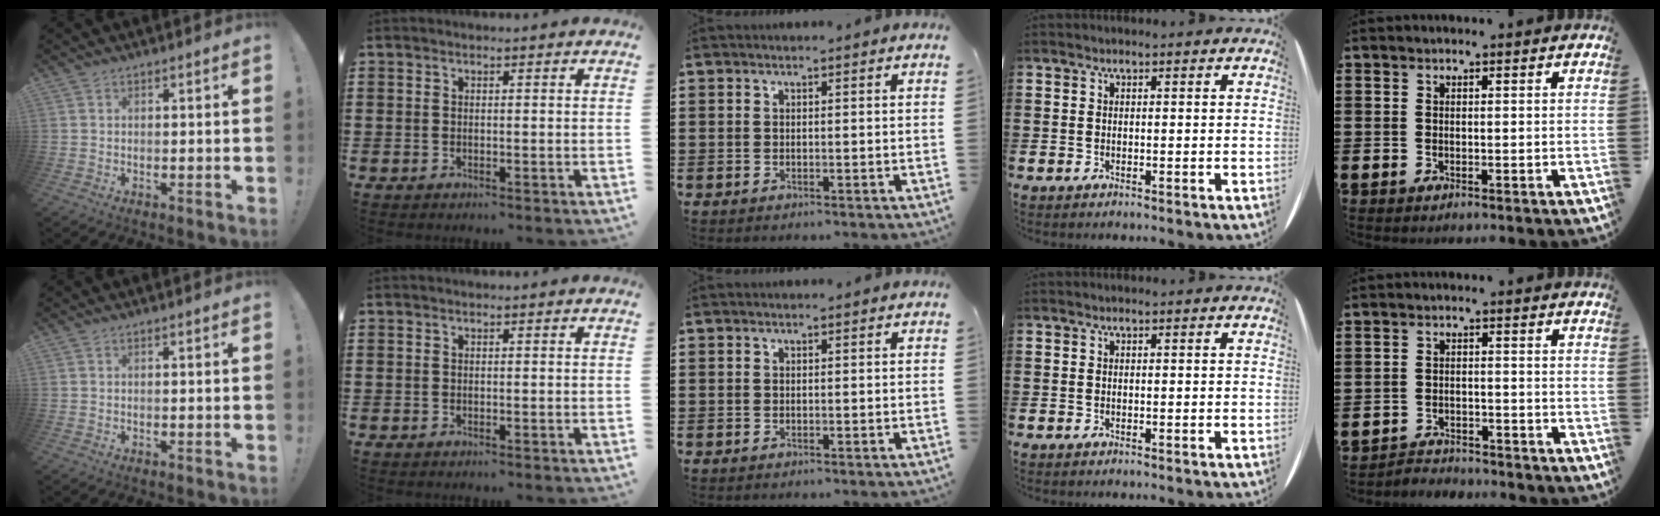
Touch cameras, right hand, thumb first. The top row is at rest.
{"little": {"total": 2.5, "force": [-2.5, 0.3, -0.3], "torque": [-0.003, 0.002, -0.056]}}